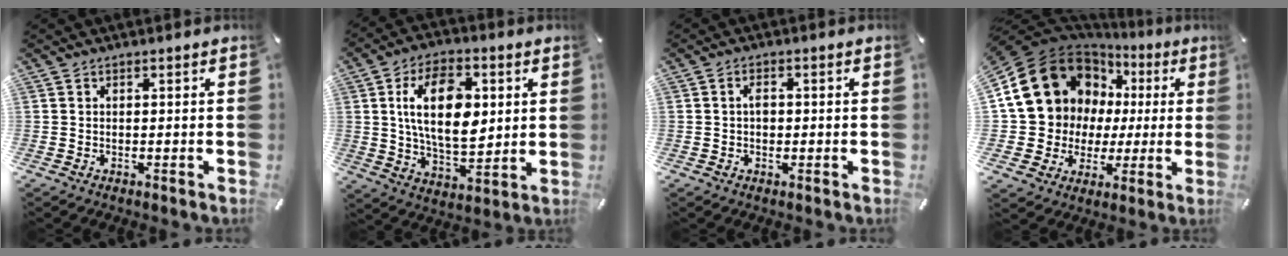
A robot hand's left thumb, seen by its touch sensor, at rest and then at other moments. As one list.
[{"total": 16.3, "force": [3.3, 9.9, 12.5], "torque": [-0.227, 0.005, 0.054]}, {"total": 2.2, "force": [0.1, 1.4, 1.7], "torque": [-0.026, 0.001, -0.002]}, {"total": 17.7, "force": [6.6, 15.2, 6.2], "torque": [-0.117, -0.049, 0.146]}]